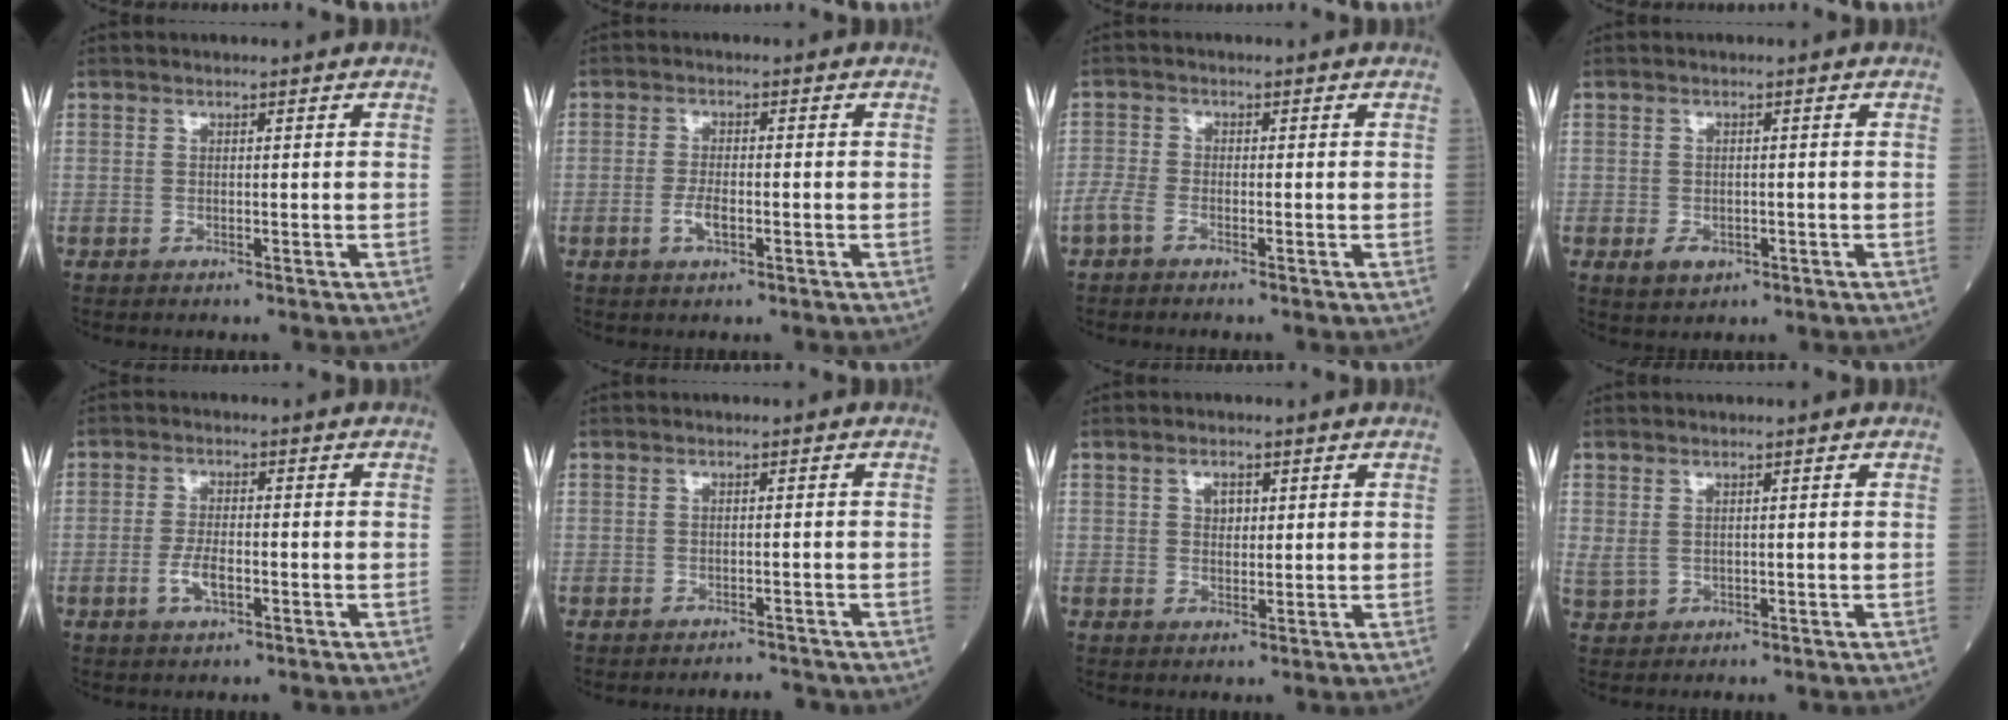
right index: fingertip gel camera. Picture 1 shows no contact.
{"total": 2.8, "force": [-1.0, 0.9, 2.4], "torque": [-0.051, 0.000, -0.018]}
{"total": 2.5, "force": [-1.7, 1.0, 1.6], "torque": [-0.040, 0.000, -0.037]}
{"total": 2.6, "force": [-1.1, 1.8, 1.4], "torque": [-0.020, 0.000, -0.004]}
{"total": 3.7, "force": [-1.3, 1.2, 3.2], "torque": [-0.067, 0.001, -0.025]}
{"total": 1.5, "force": [-1.5, 0.3, 0.1], "torque": [-0.001, -0.005, -0.017]}
{"total": 2.5, "force": [0.9, 1.6, 1.7], "torque": [-0.027, 0.003, 0.016]}
{"total": 1.9, "force": [0.5, 1.3, 1.3], "torque": [-0.034, 0.009, 0.019]}